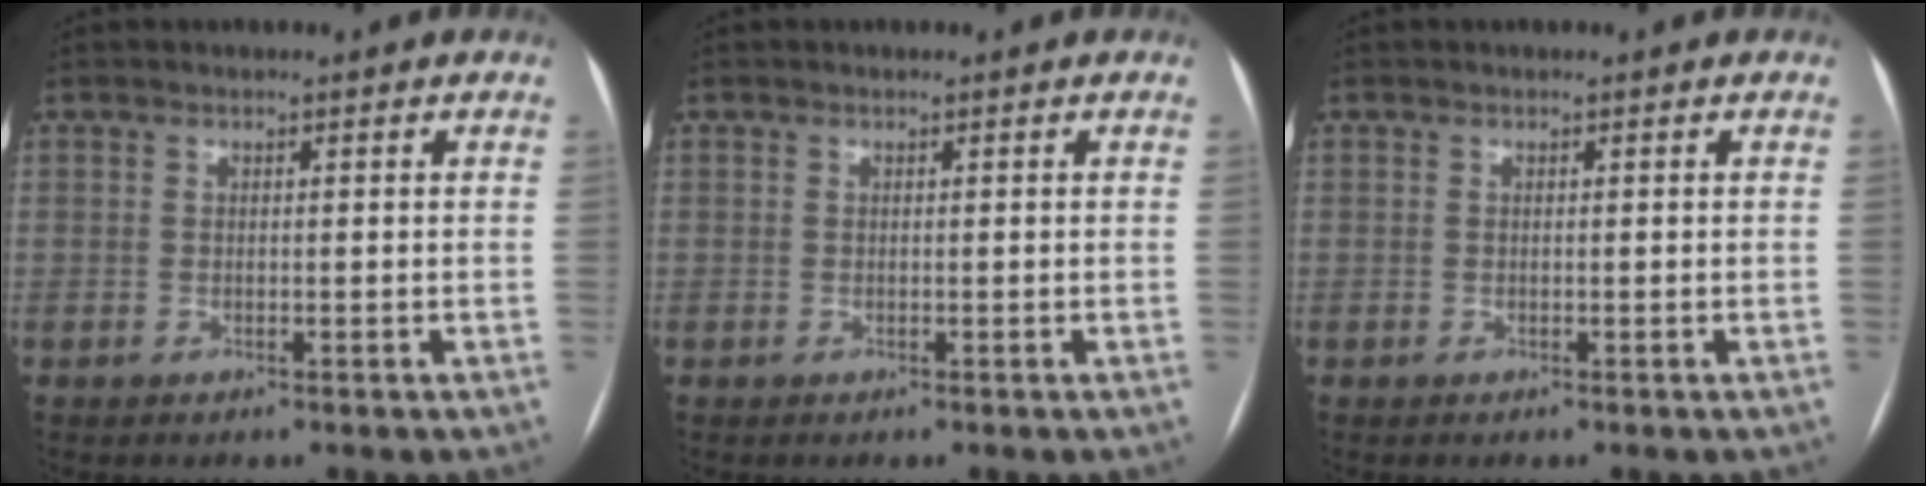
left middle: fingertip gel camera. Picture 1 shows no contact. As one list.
[{"total": 0.0}, {"total": 0.0}]